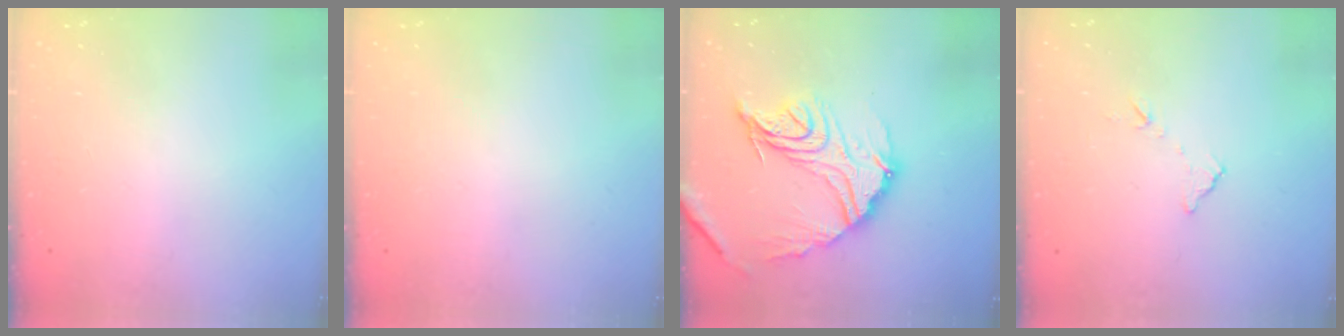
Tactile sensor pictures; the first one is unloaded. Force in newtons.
{"total": 0.0}
{"total": 18.2, "press": 18.1, "slide": 1.6}
{"total": 6.3, "press": 6.3, "slide": 0.4}